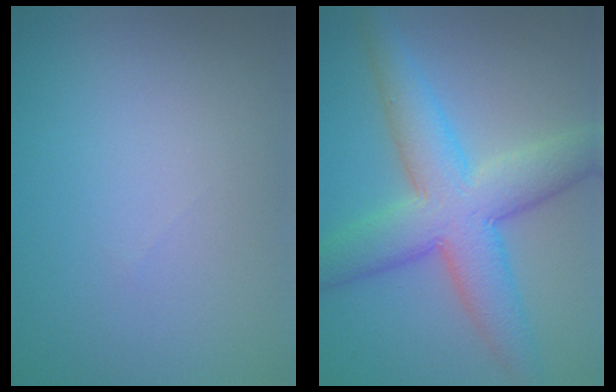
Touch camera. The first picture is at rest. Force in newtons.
{"total": 8.0, "press": 8.0, "slide": 0.2}